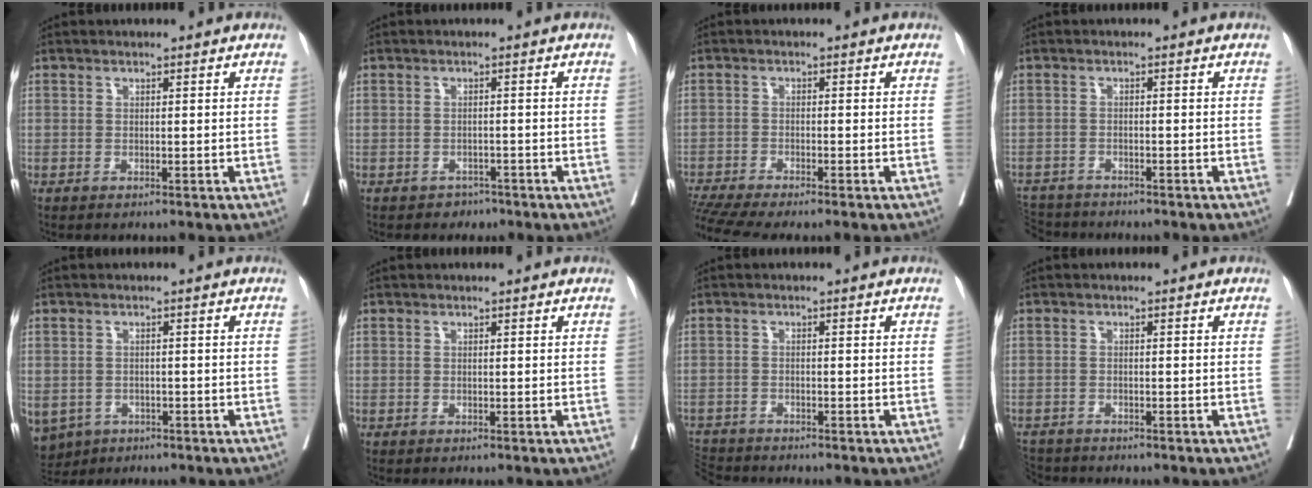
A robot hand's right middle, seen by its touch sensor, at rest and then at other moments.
{"total": 1.7, "force": [-1.3, 1.2, 0.0], "torque": [-0.006, 0.005, -0.020]}
{"total": 7.6, "force": [-6.5, -0.3, 3.8], "torque": [-0.065, -0.009, -0.111]}
{"total": 7.1, "force": [-6.5, 2.4, 1.6], "torque": [-0.037, -0.005, -0.107]}
{"total": 8.4, "force": [-4.4, 6.7, 2.6], "torque": [-0.073, -0.002, -0.059]}
{"total": 0.0}
{"total": 5.7, "force": [-5.5, 1.2, 0.9], "torque": [-0.017, -0.011, -0.096]}
{"total": 4.1, "force": [-3.9, 1.3, 0.4], "torque": [-0.006, -0.011, -0.068]}